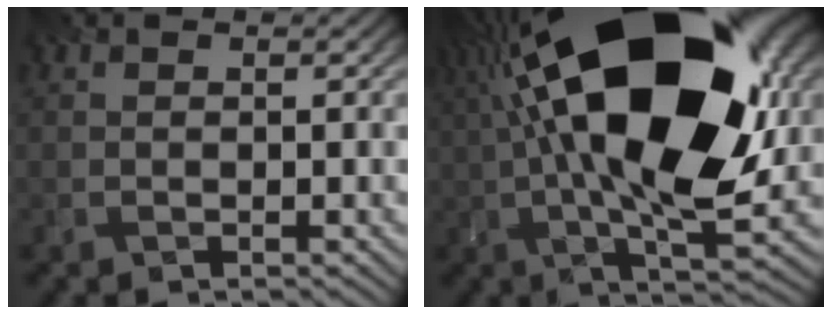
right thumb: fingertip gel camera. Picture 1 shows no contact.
{"total": 22.4, "force": [4.7, 10.2, 19.4], "torque": [-0.360, 0.029, 0.072]}